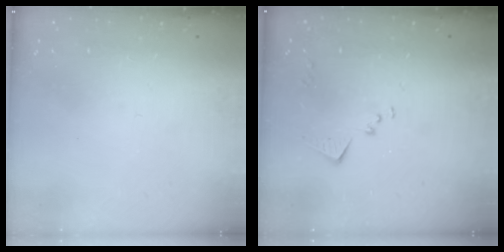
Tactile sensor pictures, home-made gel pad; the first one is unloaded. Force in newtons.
{"total": 7.9, "press": 7.9, "slide": 0.5}